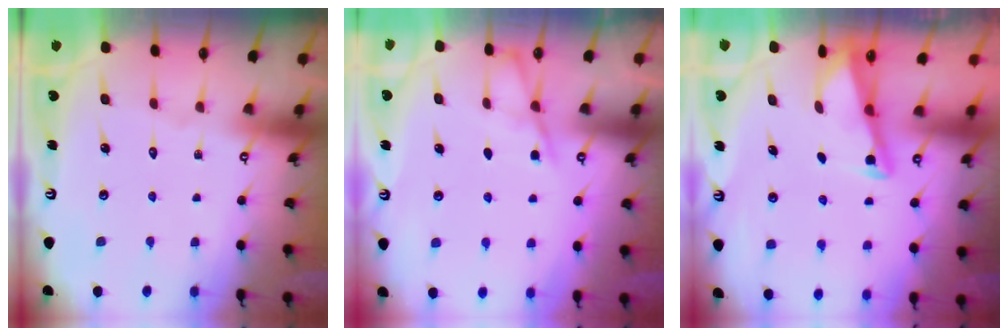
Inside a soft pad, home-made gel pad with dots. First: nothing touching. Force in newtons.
{"total": 5.0, "press": 5.0, "slide": 0.5}
{"total": 2.9, "press": 2.9, "slide": 0.3}